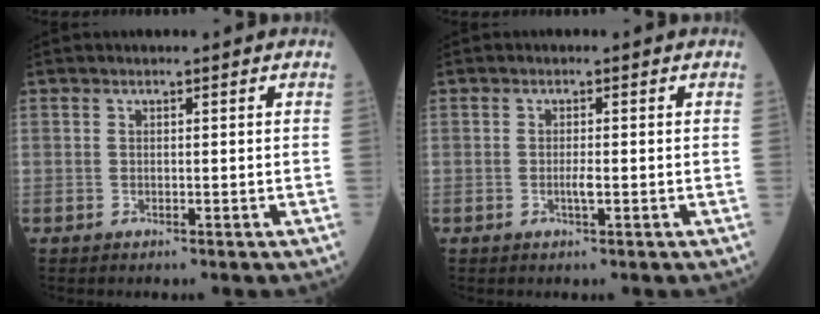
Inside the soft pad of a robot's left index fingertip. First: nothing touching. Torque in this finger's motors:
{"motor_torque": [0.11, 0.01, 0.01, 0.00]}